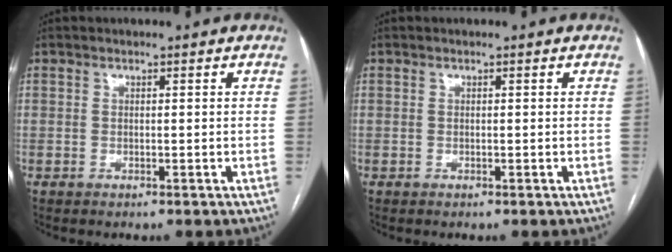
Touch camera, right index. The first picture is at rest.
{"total": 0.0}